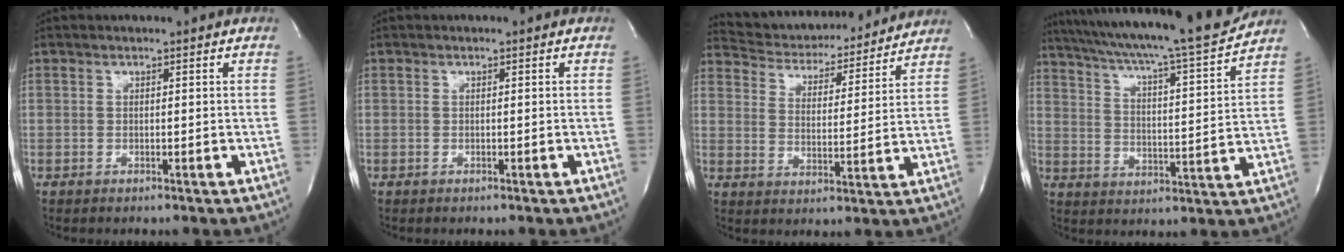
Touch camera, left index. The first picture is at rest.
{"total": 0.0}
{"total": 16.7, "force": [15.7, 3.8, 3.9], "torque": [-0.055, 0.000, 0.222]}
{"total": 20.5, "force": [18.2, -0.4, 9.5], "torque": [-0.161, -0.030, 0.264]}